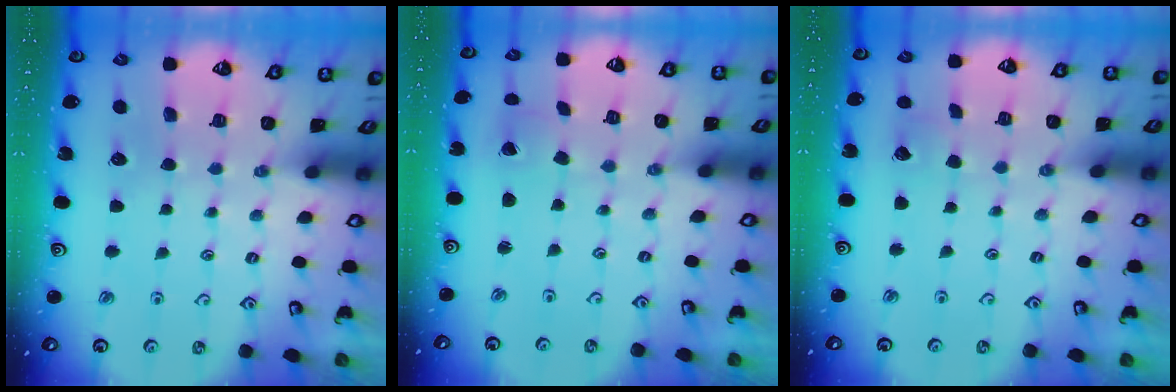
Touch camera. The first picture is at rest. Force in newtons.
{"total": 1.0, "press": 1.0, "slide": 0.0}
{"total": 2.7, "press": 2.7, "slide": 0.2}